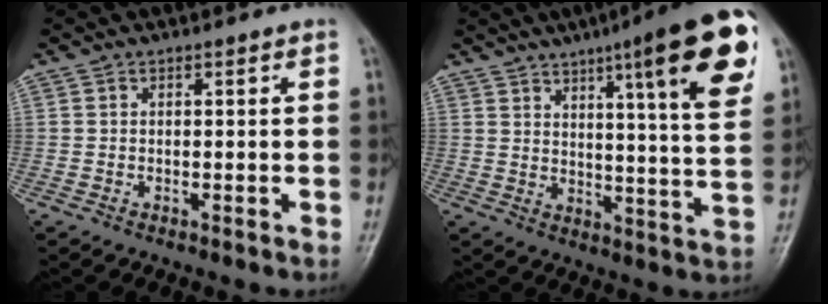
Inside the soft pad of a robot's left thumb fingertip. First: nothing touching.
{"total": 20.5, "force": [10.3, 4.2, 17.2], "torque": [-0.213, -0.030, 0.142]}